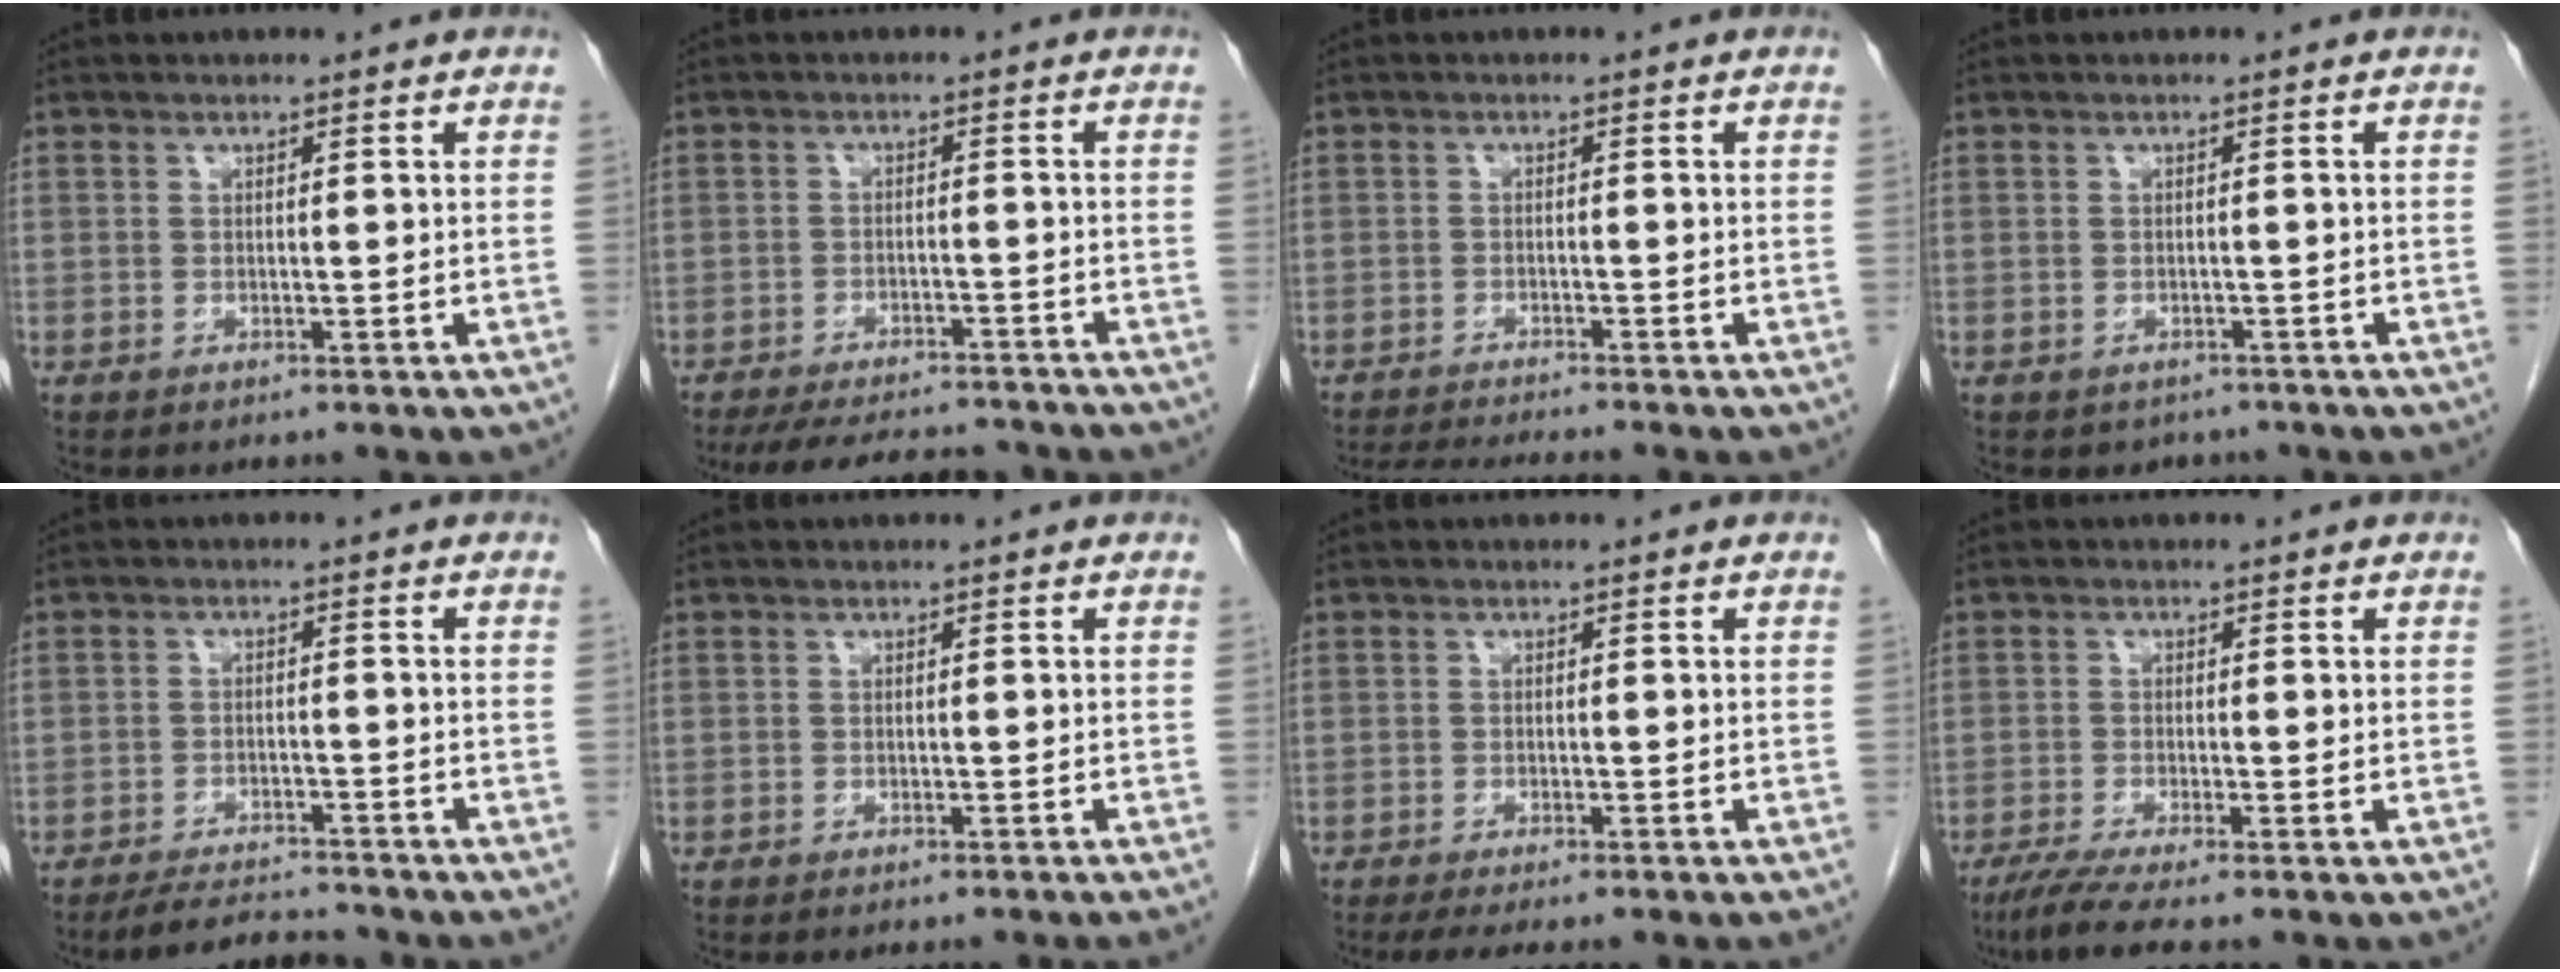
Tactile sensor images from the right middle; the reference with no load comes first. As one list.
[{"total": 12.0, "force": [-11.0, 2.4, 4.3], "torque": [-0.070, -0.002, -0.150]}, {"total": 5.5, "force": [-5.0, -1.1, 1.8], "torque": [-0.028, -0.017, -0.085]}, {"total": 2.2, "force": [-1.7, 1.4, 0.0], "torque": [-0.005, 0.004, -0.025]}, {"total": 5.1, "force": [-5.0, 0.4, 0.9], "torque": [-0.015, -0.012, -0.086]}, {"total": 2.9, "force": [-2.6, -0.5, 1.2], "torque": [-0.013, 0.003, -0.031]}, {"total": 5.3, "force": [-4.4, -0.2, 3.0], "torque": [-0.035, -0.010, -0.066]}, {"total": 5.0, "force": [-3.8, -0.6, 3.1], "torque": [-0.059, -0.016, -0.072]}]